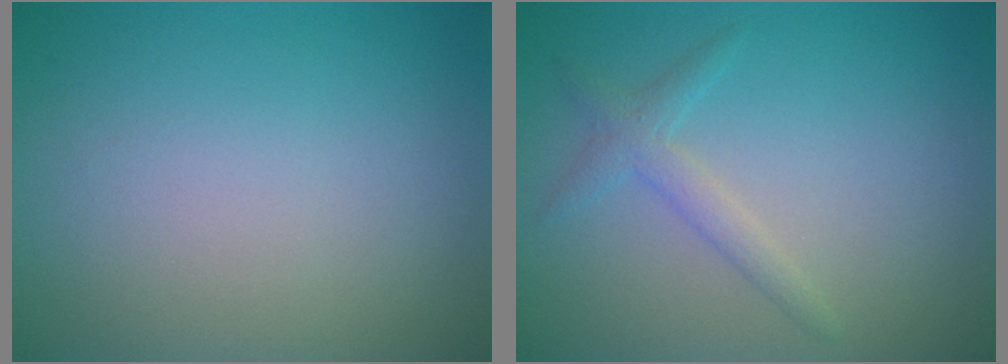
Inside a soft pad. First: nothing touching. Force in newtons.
{"total": 1.8, "press": 1.8, "slide": 0.0}